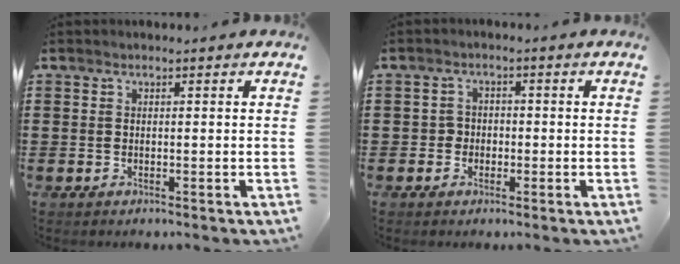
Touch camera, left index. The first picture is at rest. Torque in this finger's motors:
{"motor_torque": [-0.05, 0.00, -0.03, -0.01]}